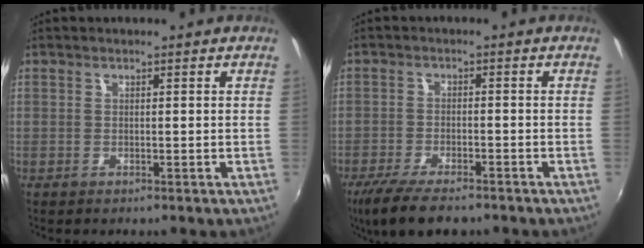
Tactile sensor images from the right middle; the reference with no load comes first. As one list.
[{"total": 10.0, "force": [-7.7, 2.8, 5.7], "torque": [-0.135, -0.034, -0.135]}]